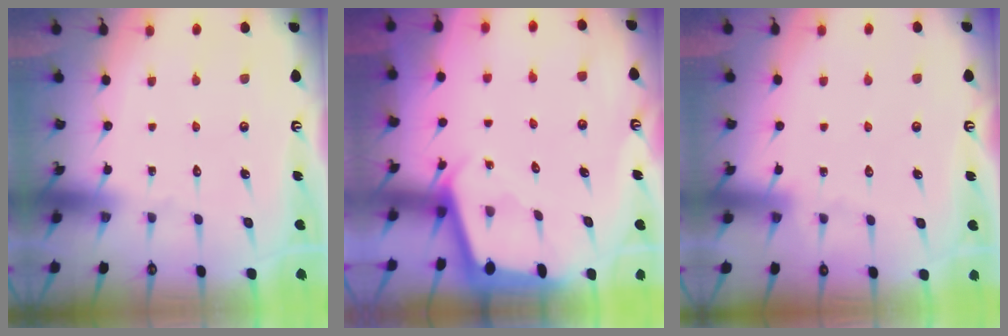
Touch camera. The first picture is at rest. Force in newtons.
{"total": 2.3, "press": 2.3, "slide": 0.1}
{"total": 1.9, "press": 1.9, "slide": 0.4}